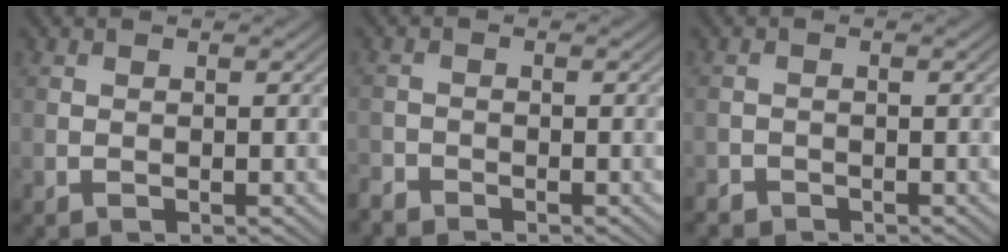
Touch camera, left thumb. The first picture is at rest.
{"total": 1.8, "force": [-1.7, 0.4, 0.2], "torque": [-0.006, -0.005, -0.042]}
{"total": 1.6, "force": [-1.5, 0.7, 0.2], "torque": [-0.002, -0.002, -0.031]}